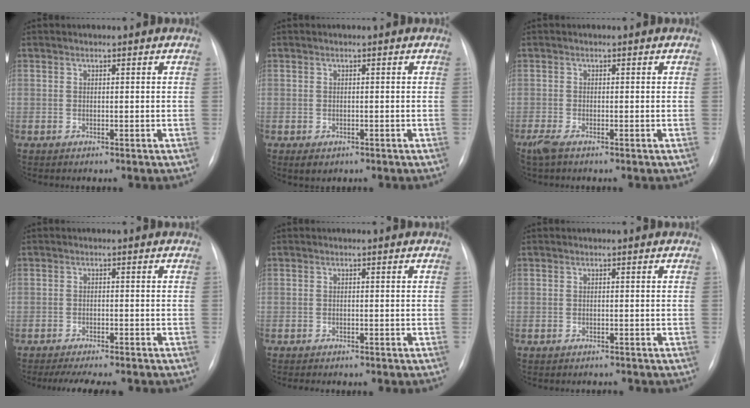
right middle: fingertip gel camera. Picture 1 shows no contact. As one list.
[{"total": 1.8, "force": [-1.0, 1.2, 1.0], "torque": [-0.013, 0.000, -0.004]}, {"total": 2.7, "force": [-1.9, 0.7, 1.8], "torque": [-0.044, -0.009, -0.036]}, {"total": 9.1, "force": [-7.9, 2.2, 4.0], "torque": [-0.053, -0.003, -0.106]}, {"total": 3.3, "force": [-2.8, 0.9, 1.6], "torque": [-0.025, -0.005, -0.026]}, {"total": 2.2, "force": [-2.0, 0.8, 0.3], "torque": [-0.005, -0.003, -0.024]}]